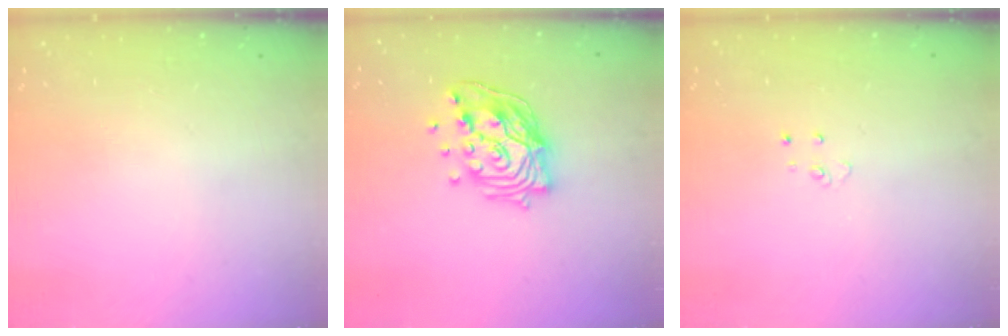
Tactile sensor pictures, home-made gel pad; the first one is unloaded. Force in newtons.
{"total": 16.5, "press": 16.1, "slide": 3.6}
{"total": 2.9, "press": 2.9, "slide": 0.2}